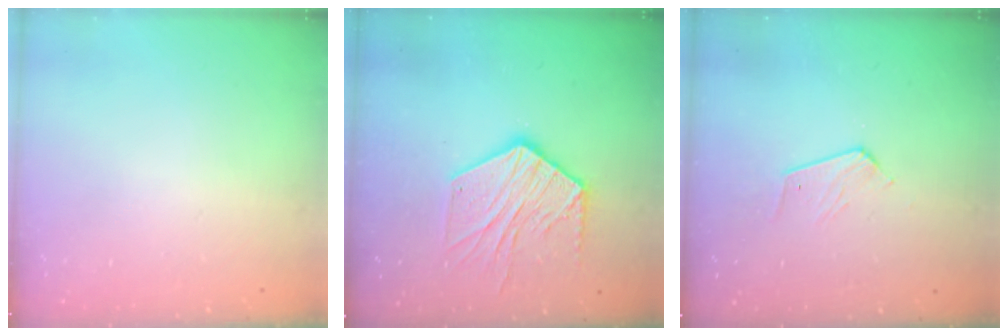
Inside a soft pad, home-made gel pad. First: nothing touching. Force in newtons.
{"total": 15.1, "press": 15.0, "slide": 0.7}
{"total": 5.4, "press": 5.4, "slide": 0.5}